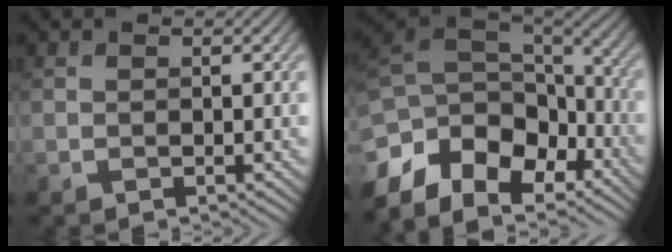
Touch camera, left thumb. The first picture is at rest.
{"total": 14.2, "force": [-7.4, 8.8, 8.4], "torque": [-0.232, -0.022, -0.116]}